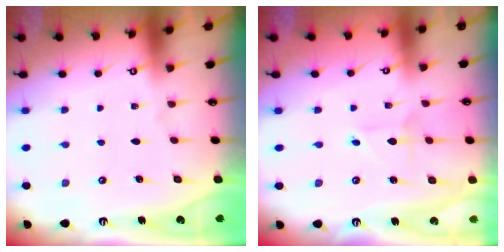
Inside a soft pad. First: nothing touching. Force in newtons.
{"total": 2.0, "press": 2.0, "slide": 0.3}